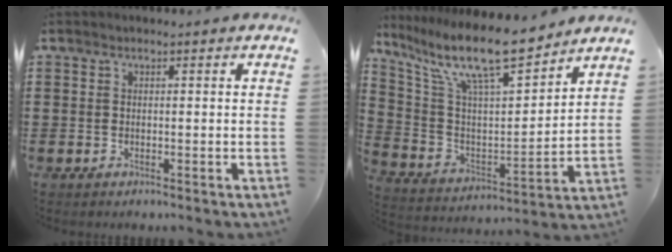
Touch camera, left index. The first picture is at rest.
{"total": 13.2, "force": [10.5, 2.3, 7.7], "torque": [-0.180, -0.058, 0.181]}